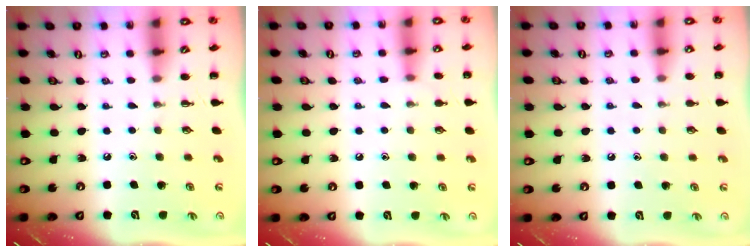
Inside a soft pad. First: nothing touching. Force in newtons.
{"total": 4.4, "press": 4.1, "slide": 1.6}
{"total": 5.1, "press": 4.8, "slide": 1.6}